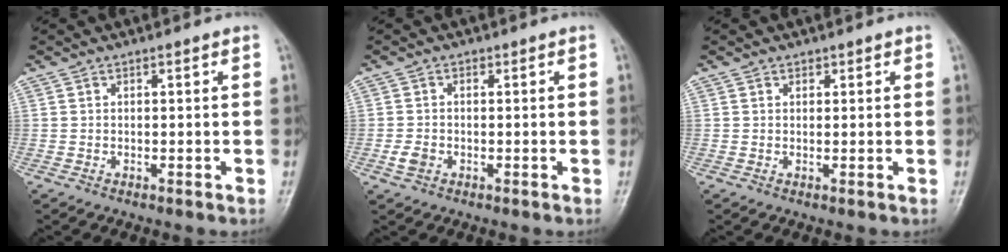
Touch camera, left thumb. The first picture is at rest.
{"total": 2.5, "force": [-0.8, 2.0, 1.3], "torque": [-0.019, 0.002, -0.014]}
{"total": 0.9, "force": [0.6, 0.7, 0.1], "torque": [0.009, -0.003, 0.006]}